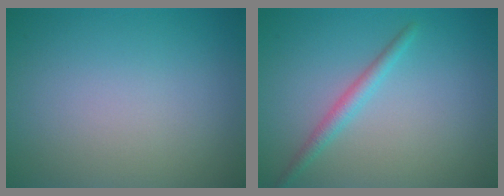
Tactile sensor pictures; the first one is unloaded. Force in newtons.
{"total": 1.8, "press": 1.8, "slide": 0.0}